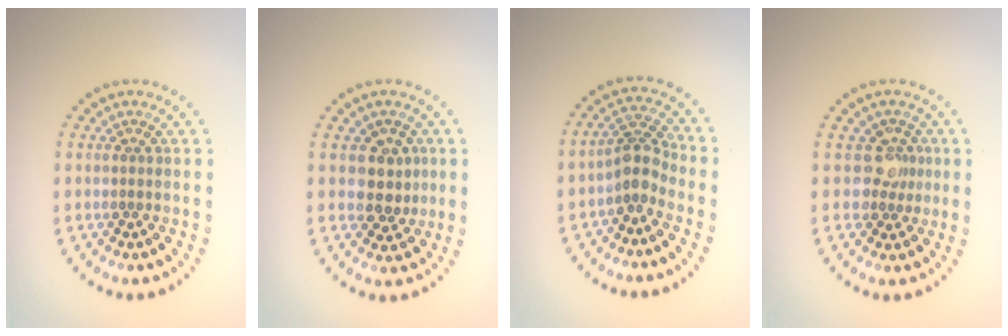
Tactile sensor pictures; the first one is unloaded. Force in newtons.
{"total": 2.7, "press": 2.5, "slide": 1.0}
{"total": 2.7, "press": 2.1, "slide": 1.7}
{"total": 2.1, "press": 1.6, "slide": 1.4}